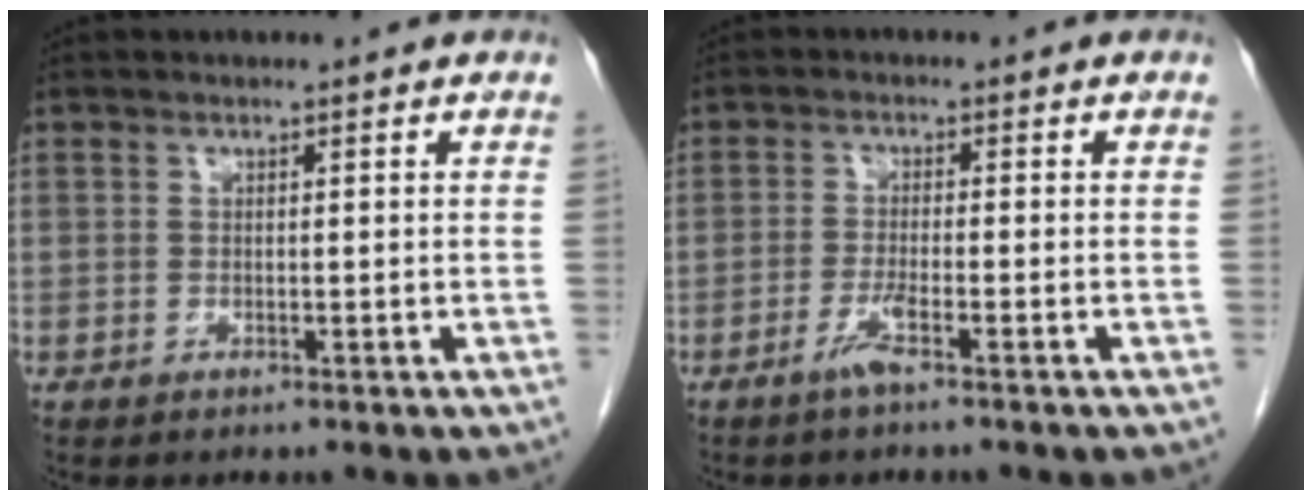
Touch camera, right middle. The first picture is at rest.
{"total": 2.8, "force": [-1.9, -0.2, 2.1], "torque": [-0.046, -0.004, -0.039]}